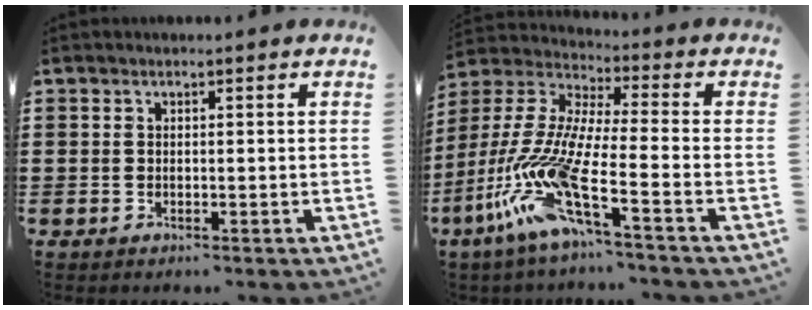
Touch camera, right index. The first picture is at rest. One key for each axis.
{"total": 12.8, "fx": -7.2, "fy": 2.0, "fz": 10.4, "tx": -0.264, "ty": -0.033, "tz": -0.157}